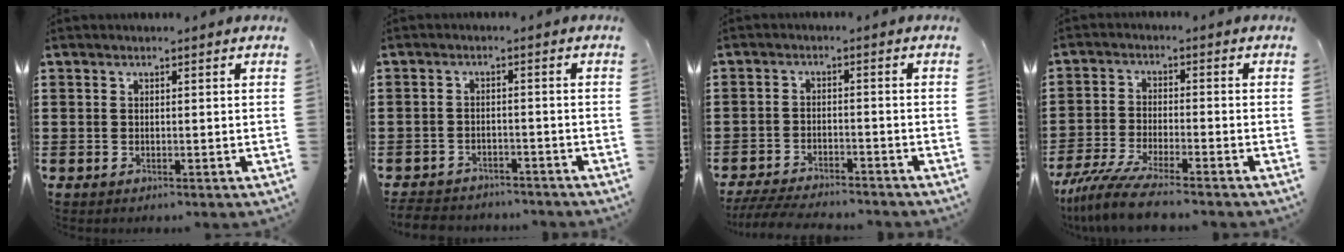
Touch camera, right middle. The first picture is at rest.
{"total": 3.2, "force": [-3.1, 0.7, 0.1], "torque": [-0.006, 0.001, -0.066]}
{"total": 4.5, "force": [-4.3, 0.4, 1.0], "torque": [-0.022, -0.002, -0.089]}
{"total": 6.7, "force": [-5.8, 0.2, 3.3], "torque": [-0.084, -0.017, -0.115]}